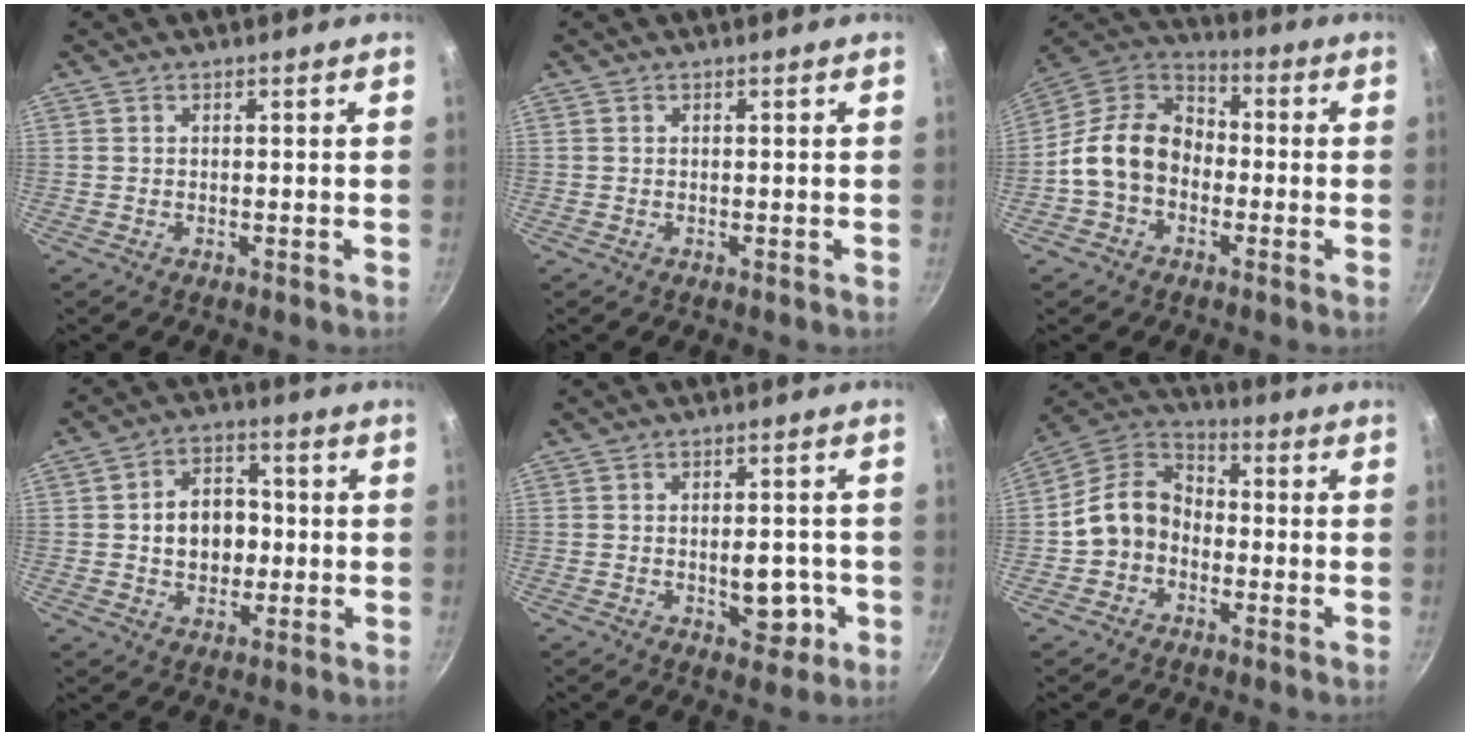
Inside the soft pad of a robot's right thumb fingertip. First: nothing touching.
{"total": 0.0}
{"total": 13.6, "force": [-2.5, 10.3, 8.4], "torque": [-0.110, 0.043, -0.067]}
{"total": 9.7, "force": [-0.2, 7.4, 6.3], "torque": [-0.064, 0.014, -0.007]}
{"total": 6.9, "force": [-1.6, 4.1, 5.4], "torque": [-0.039, 0.007, -0.016]}
{"total": 10.2, "force": [-2.4, 8.2, 5.6], "torque": [-0.071, 0.047, -0.065]}